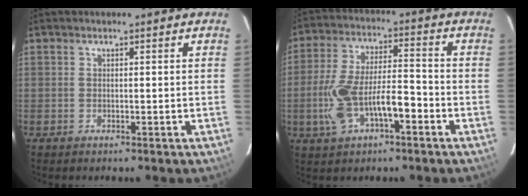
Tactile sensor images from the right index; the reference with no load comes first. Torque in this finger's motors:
{"motor_torque": [0.38, -0.04, 0.32, 0.12]}